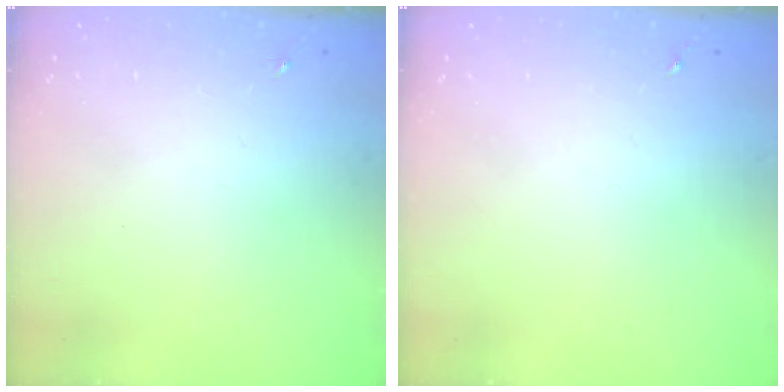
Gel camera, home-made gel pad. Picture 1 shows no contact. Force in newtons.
{"total": 0.0}